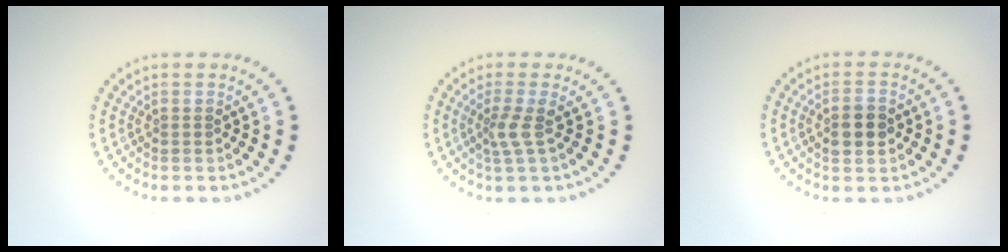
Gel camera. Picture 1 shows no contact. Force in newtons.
{"total": 1.9, "press": 1.4, "slide": 1.3}
{"total": 2.9, "press": 2.9, "slide": 0.1}